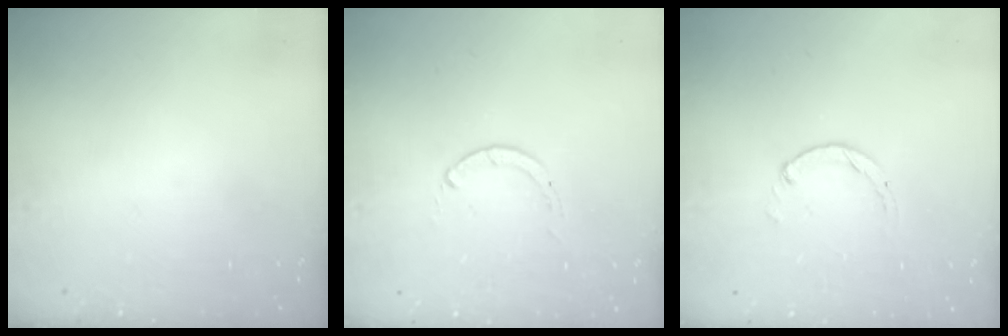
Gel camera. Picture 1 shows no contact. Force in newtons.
{"total": 0.0}
{"total": 0.7, "press": 0.7, "slide": 0.2}